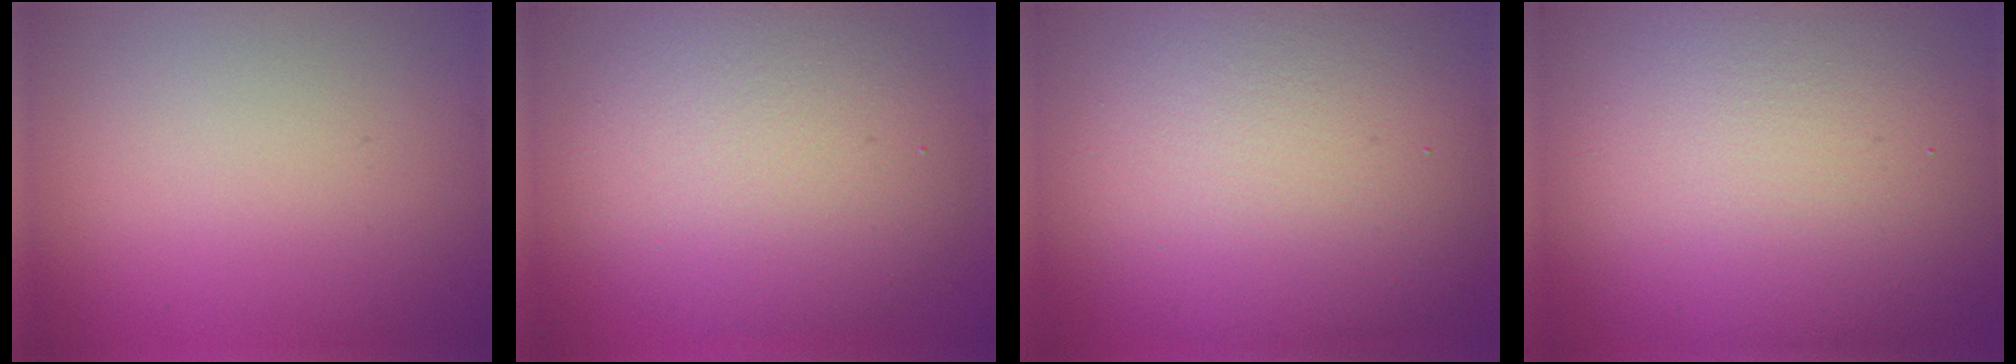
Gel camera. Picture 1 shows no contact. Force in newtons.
{"total": 8.5, "press": 8.4, "slide": 0.4}
{"total": 12.8, "press": 12.8, "slide": 0.6}
{"total": 16.0, "press": 15.9, "slide": 1.3}